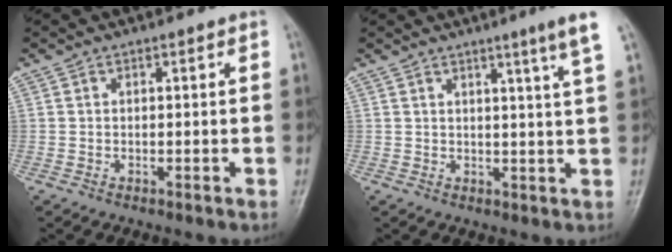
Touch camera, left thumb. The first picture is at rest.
{"total": 6.1, "force": [3.7, -0.8, 4.8], "torque": [-0.067, -0.023, 0.048]}